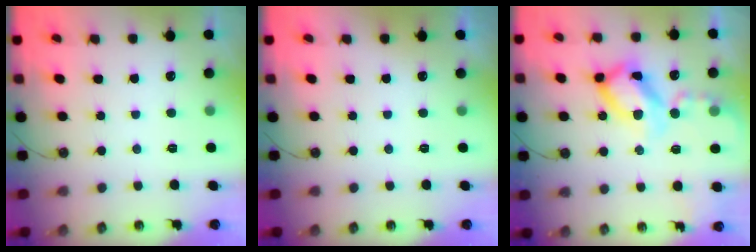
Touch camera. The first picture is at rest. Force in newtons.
{"total": 0.0}
{"total": 18.1, "press": 18.0, "slide": 2.4}